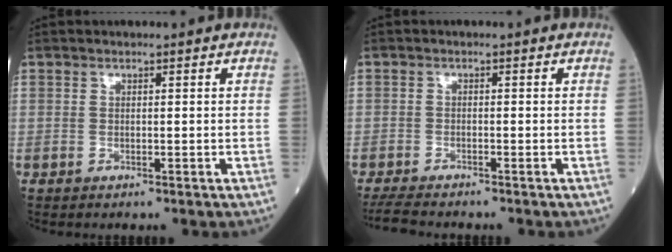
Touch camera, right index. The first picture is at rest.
{"total": 4.5, "force": [-4.1, 1.0, 1.5], "torque": [-0.031, -0.016, -0.073]}